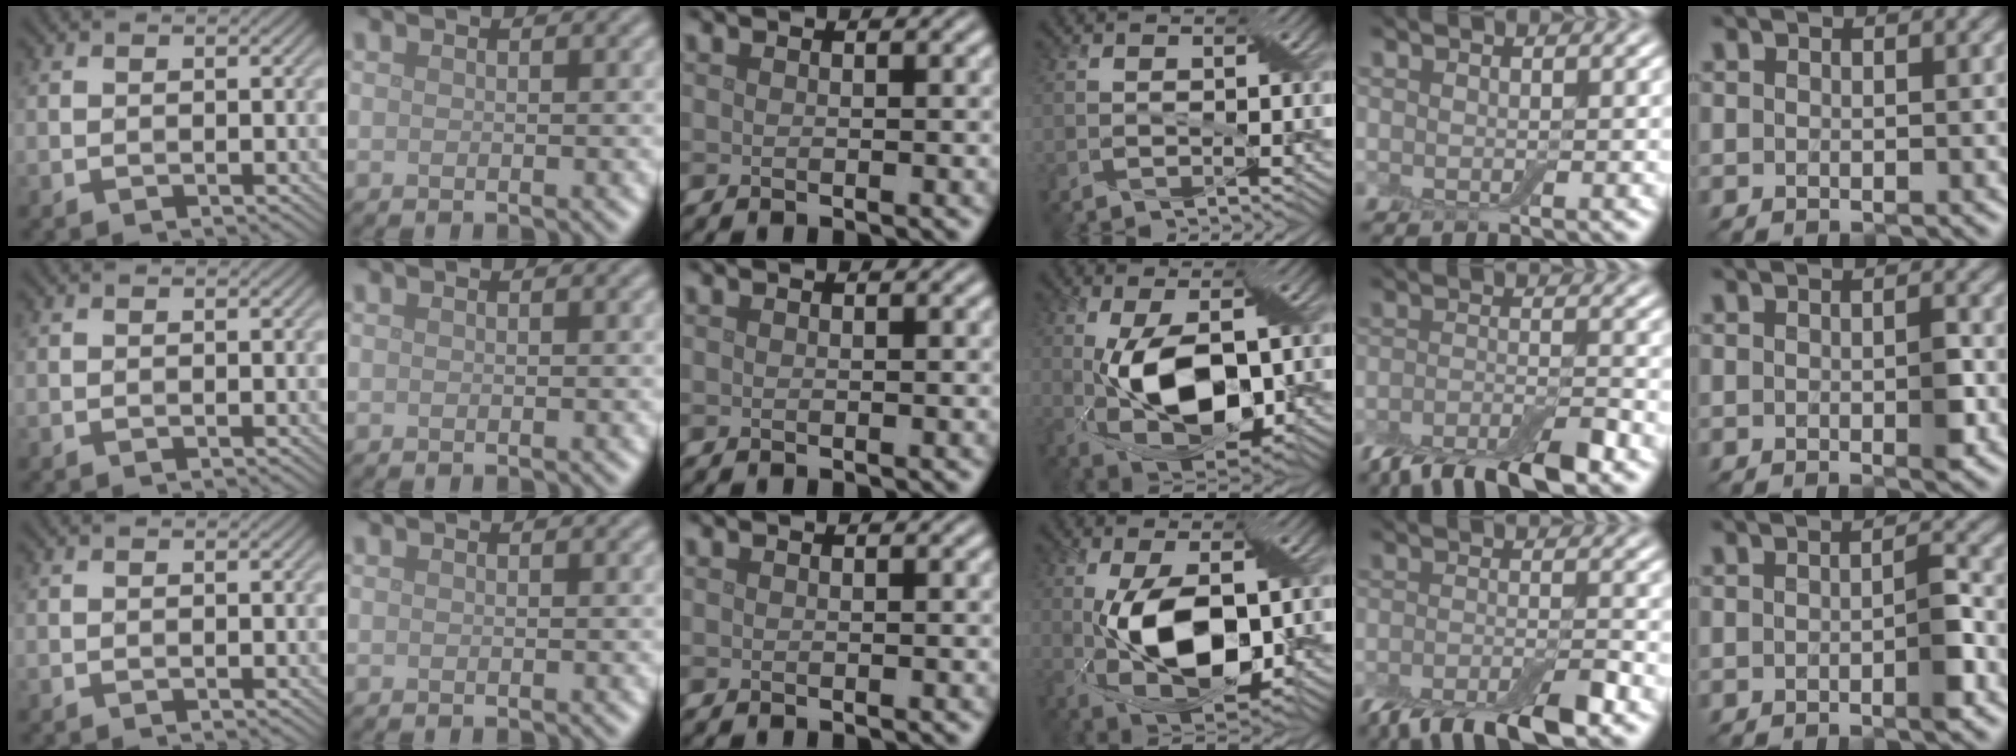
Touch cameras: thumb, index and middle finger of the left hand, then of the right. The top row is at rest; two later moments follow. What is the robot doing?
{"motion": "pour", "object": "cup"}